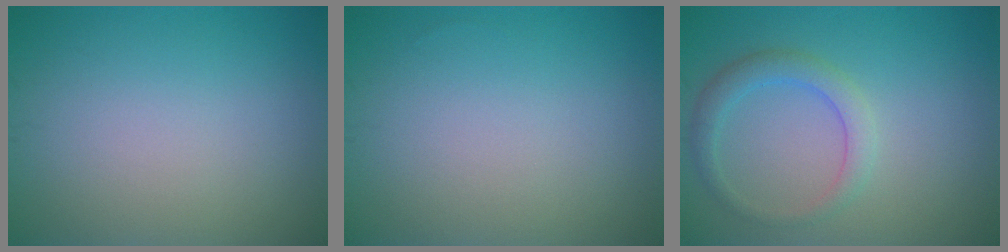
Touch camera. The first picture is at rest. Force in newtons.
{"total": 0.0}
{"total": 2.6, "press": 2.6, "slide": 0.2}